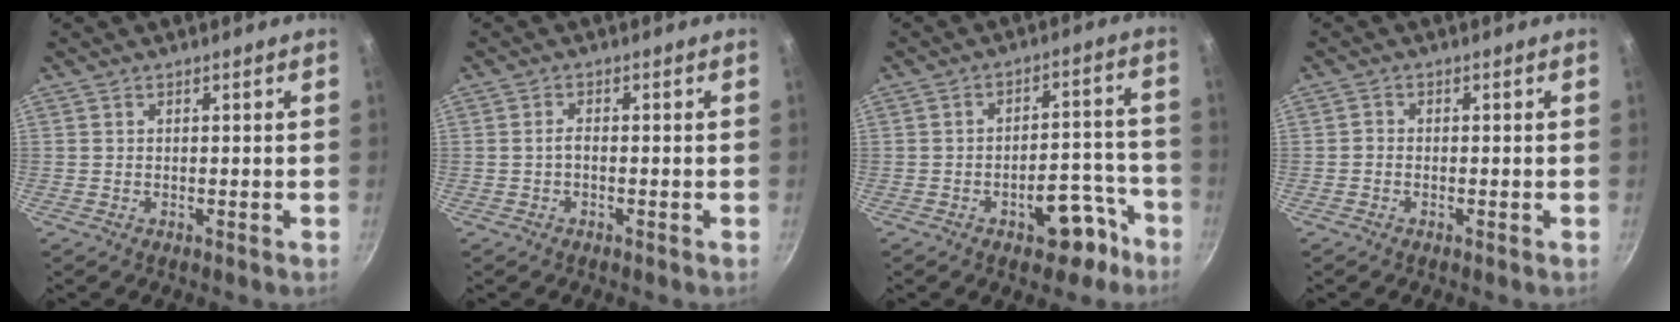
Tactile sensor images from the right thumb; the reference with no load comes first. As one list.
[{"total": 1.4, "force": [-0.6, 0.5, 1.1], "torque": [-0.020, 0.011, -0.014]}, {"total": 9.8, "force": [-5.5, 5.1, 6.3], "torque": [-0.034, 0.061, -0.063]}, {"total": 1.0, "force": [-0.8, 0.5, 0.4], "torque": [-0.014, 0.008, -0.020]}]